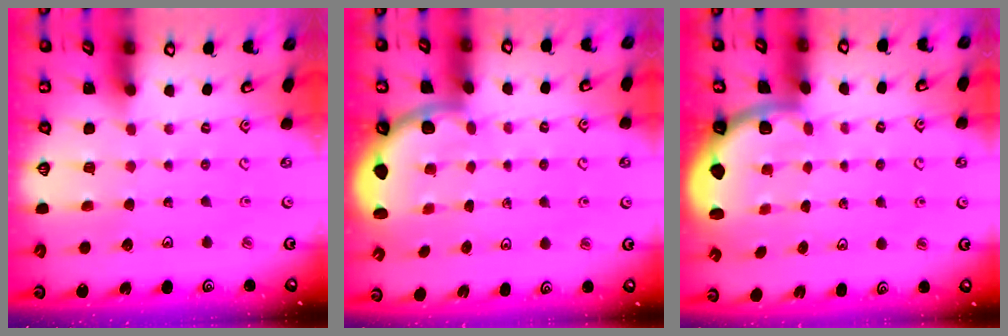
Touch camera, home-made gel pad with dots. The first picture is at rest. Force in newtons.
{"total": 2.6, "press": 2.6, "slide": 0.3}
{"total": 1.9, "press": 1.8, "slide": 0.5}